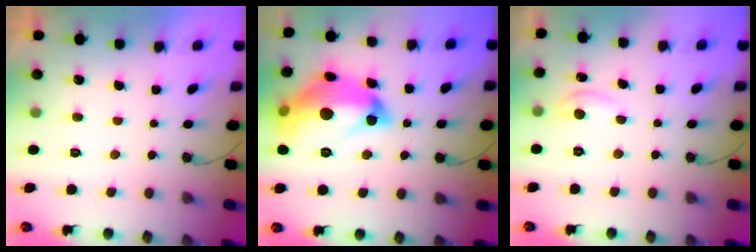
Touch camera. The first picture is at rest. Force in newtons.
{"total": 20.3, "press": 20.3, "slide": 1.1}
{"total": 2.8, "press": 2.8, "slide": 0.3}